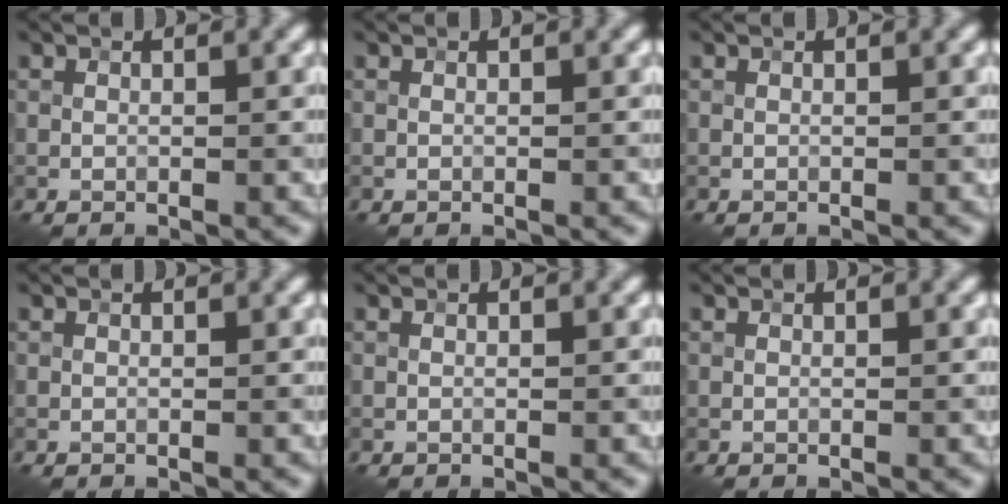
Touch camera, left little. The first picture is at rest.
{"total": 0.0}
{"total": 0.0}
{"total": 0.0}
{"total": 0.0}
{"total": 0.0}